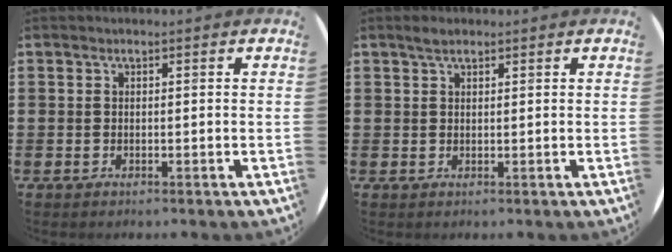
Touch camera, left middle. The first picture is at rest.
{"total": 1.5, "force": [1.2, 0.6, 0.7], "torque": [-0.015, 0.006, 0.021]}